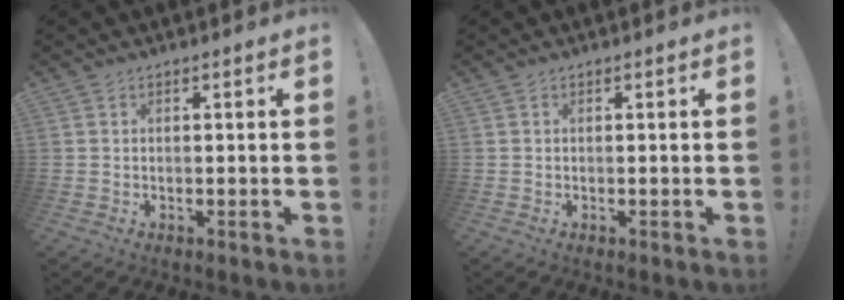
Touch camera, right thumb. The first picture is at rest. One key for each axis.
{"total": 0.0}